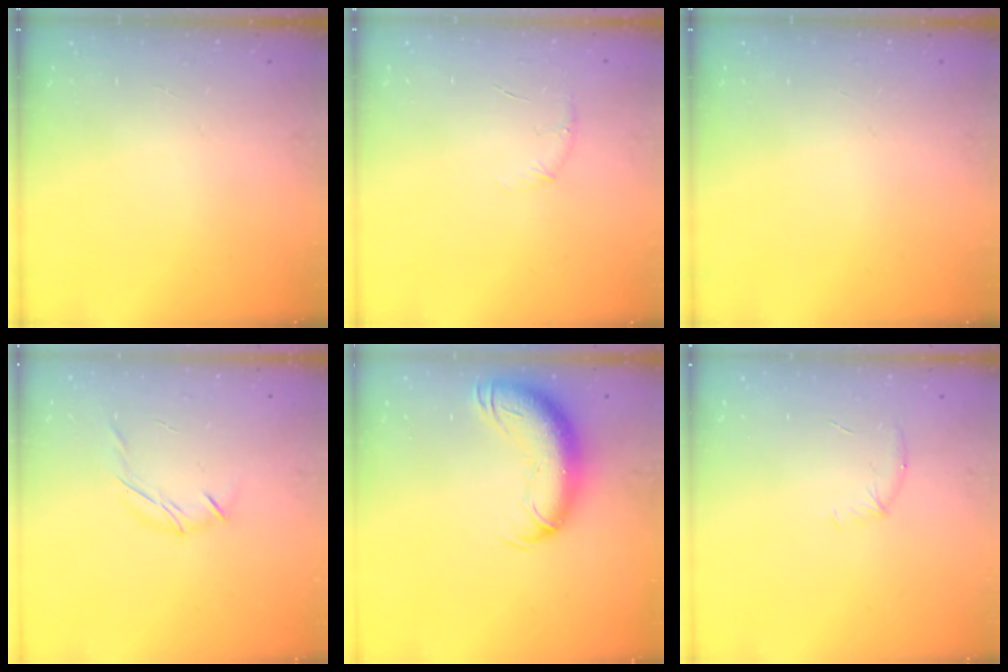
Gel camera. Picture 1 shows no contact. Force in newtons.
{"total": 5.2, "press": 5.0, "slide": 1.5}
{"total": 0.0}
{"total": 6.4, "press": 6.3, "slide": 0.9}
{"total": 15.2, "press": 14.8, "slide": 3.6}
{"total": 5.5, "press": 5.3, "slide": 1.4}